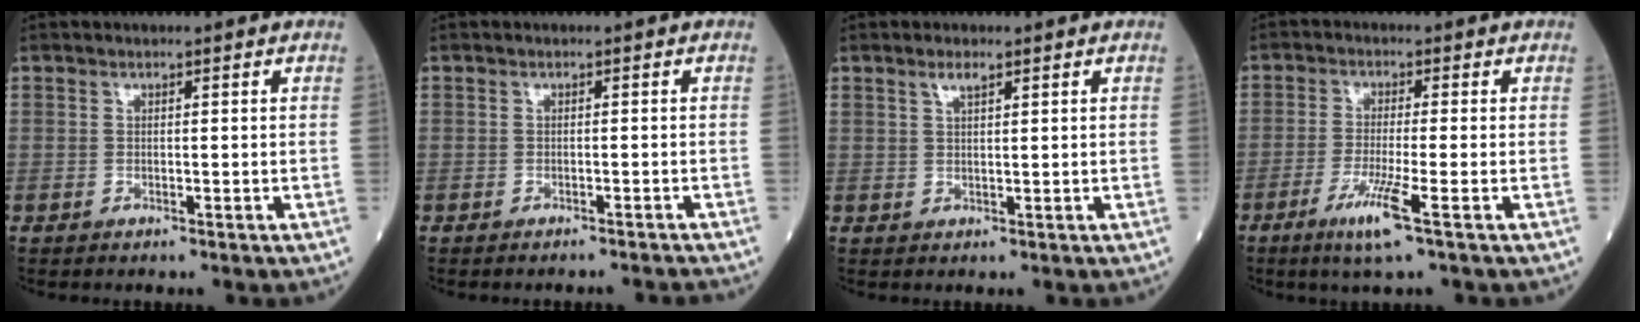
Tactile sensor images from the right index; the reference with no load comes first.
{"total": 3.1, "force": [-3.0, -0.4, 0.4], "torque": [-0.003, -0.009, -0.036]}
{"total": 1.8, "force": [1.2, 0.4, 1.3], "torque": [-0.028, 0.003, 0.025]}
{"total": 5.9, "force": [-3.0, -0.6, 5.1], "torque": [-0.103, -0.018, -0.059]}